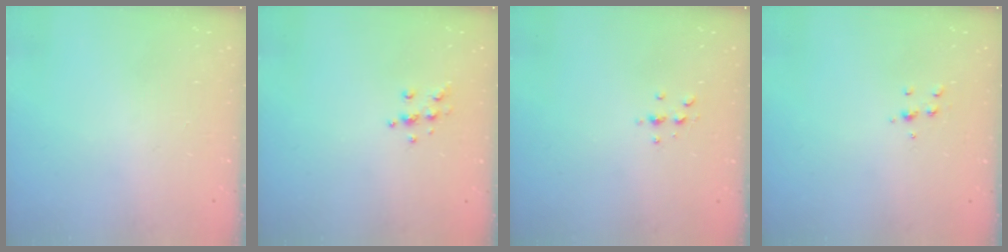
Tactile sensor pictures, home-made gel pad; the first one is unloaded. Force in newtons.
{"total": 5.7, "press": 5.6, "slide": 1.1}
{"total": 3.3, "press": 3.2, "slide": 0.4}
{"total": 5.3, "press": 5.3, "slide": 0.5}